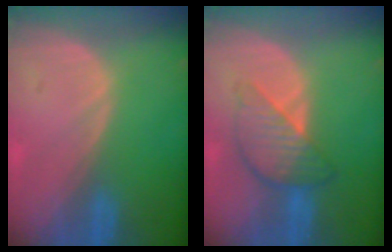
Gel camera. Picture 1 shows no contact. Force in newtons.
{"total": 6.0, "press": 6.0, "slide": 0.4}